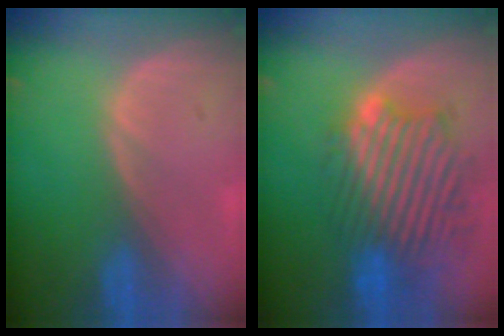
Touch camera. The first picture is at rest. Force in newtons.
{"total": 11.5, "press": 10.5, "slide": 4.6}